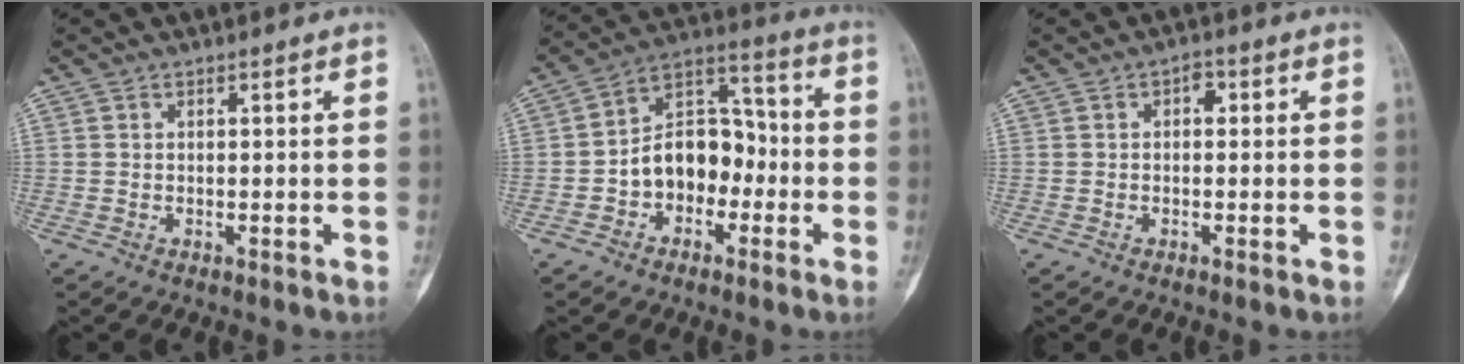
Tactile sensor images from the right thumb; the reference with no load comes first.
{"total": 12.4, "force": [-2.8, 8.9, 8.1], "torque": [-0.094, 0.055, -0.058]}
{"total": 2.1, "force": [0.3, 1.4, 1.6], "torque": [-0.011, 0.007, -0.004]}